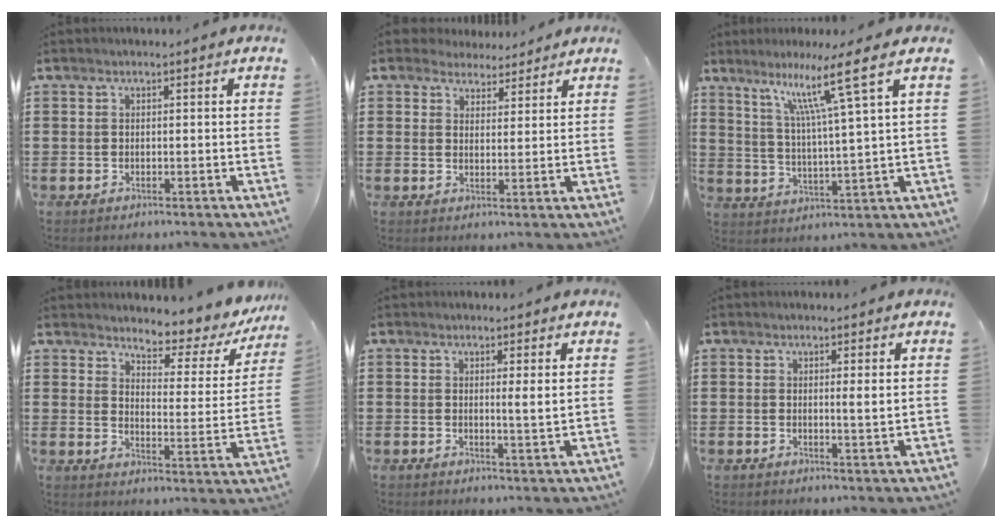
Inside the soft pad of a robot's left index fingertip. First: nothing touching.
{"total": 3.4, "force": [3.1, 1.5, -0.1], "torque": [-0.011, 0.000, 0.058]}
{"total": 10.5, "force": [6.4, -0.9, 8.3], "torque": [-0.161, -0.021, 0.097]}
{"total": 4.7, "force": [4.4, 0.7, 1.5], "torque": [-0.040, -0.041, 0.067]}
{"total": 2.3, "force": [1.2, -0.1, 1.9], "torque": [-0.036, -0.006, 0.019]}
{"total": 1.9, "force": [0.9, 0.0, 1.7], "torque": [-0.030, -0.004, 0.014]}